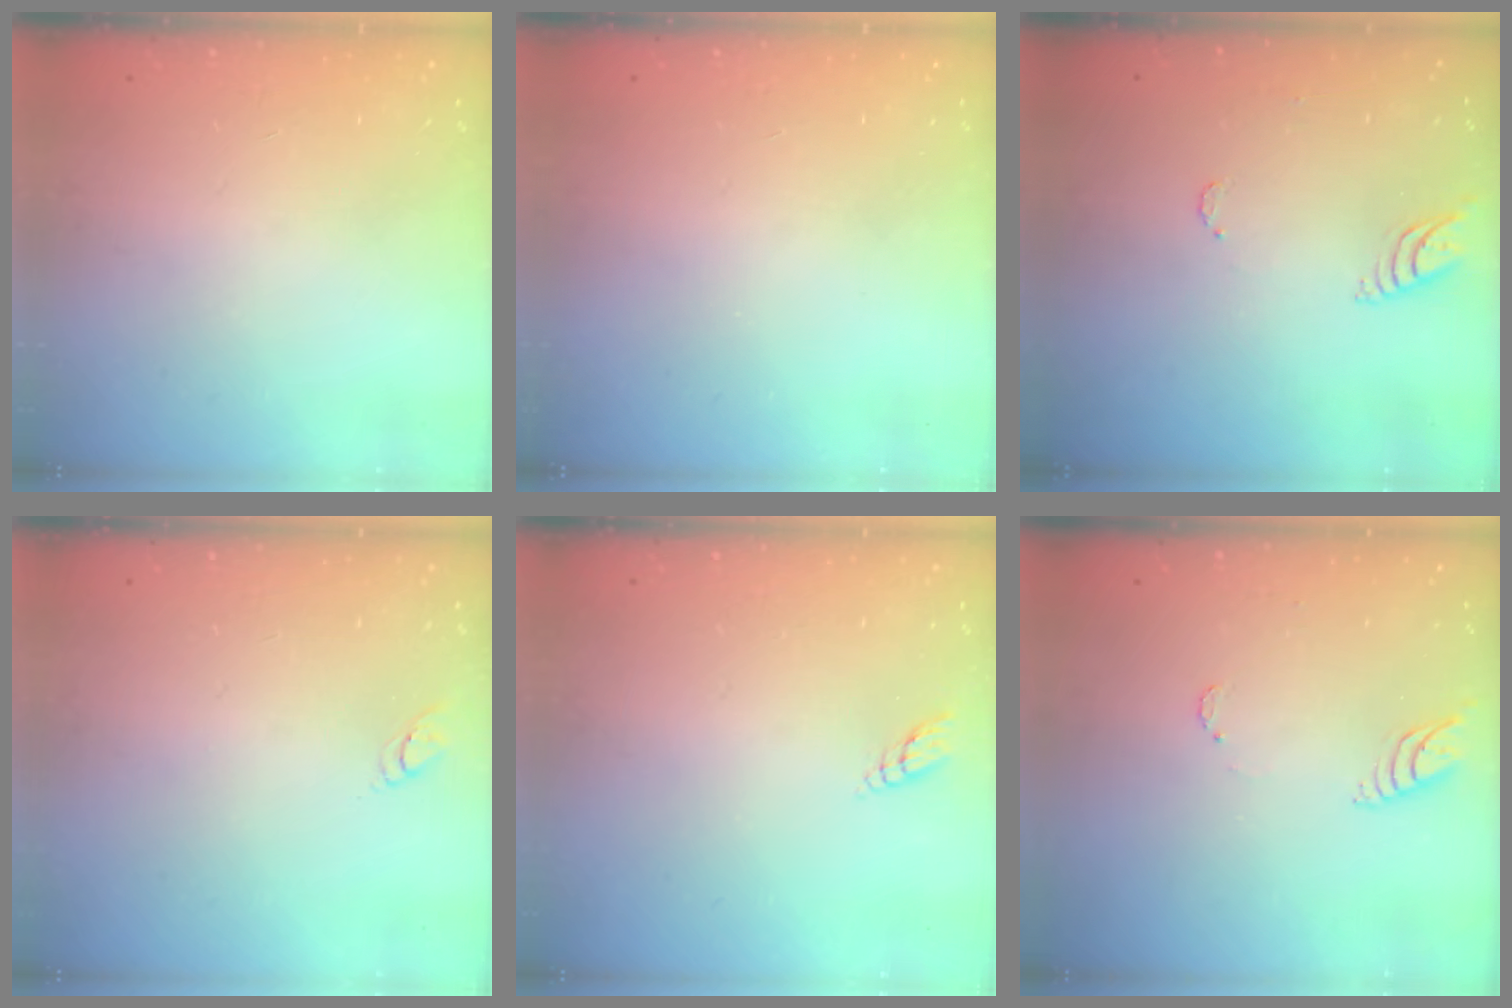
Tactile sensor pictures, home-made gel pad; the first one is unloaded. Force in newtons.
{"total": 0.0}
{"total": 6.3, "press": 6.2, "slide": 0.6}
{"total": 3.0, "press": 3.0, "slide": 0.3}
{"total": 2.8, "press": 2.8, "slide": 0.3}
{"total": 5.2, "press": 5.2, "slide": 0.6}